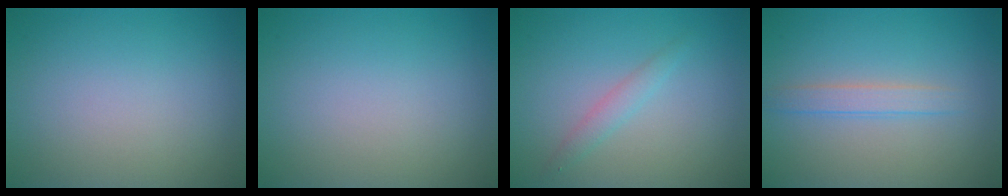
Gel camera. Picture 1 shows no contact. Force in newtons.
{"total": 0.0}
{"total": 1.4, "press": 1.4, "slide": 0.0}
{"total": 1.8, "press": 1.7, "slide": 0.2}